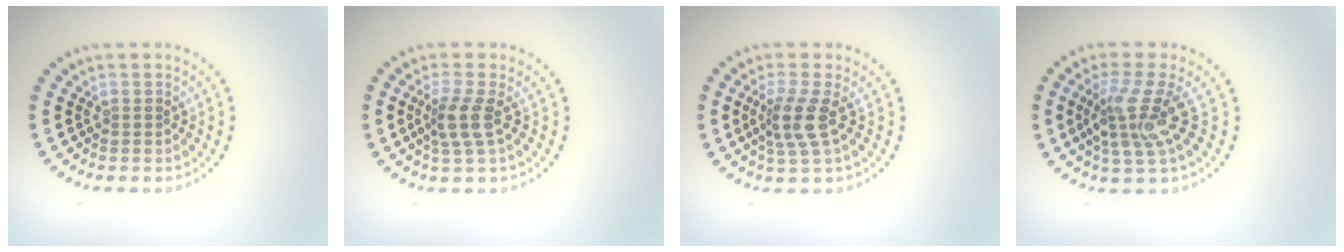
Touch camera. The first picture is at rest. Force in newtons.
{"total": 2.6, "press": 2.0, "slide": 1.6}
{"total": 2.8, "press": 2.2, "slide": 1.8}
{"total": 3.8, "press": 3.1, "slide": 2.2}